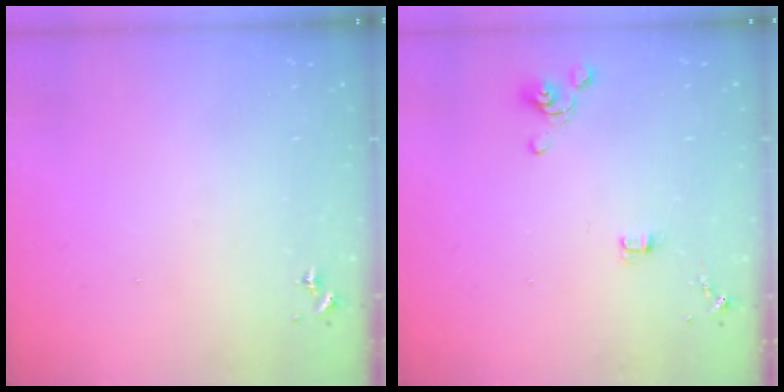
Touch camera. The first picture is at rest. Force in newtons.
{"total": 4.7, "press": 4.2, "slide": 2.2}